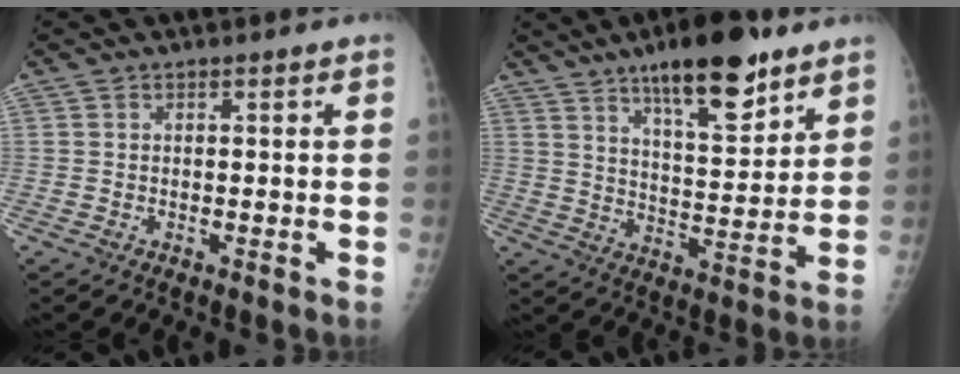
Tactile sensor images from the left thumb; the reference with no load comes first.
{"total": 15.8, "force": [10.2, 4.9, 11.0], "torque": [-0.142, -0.058, 0.165]}